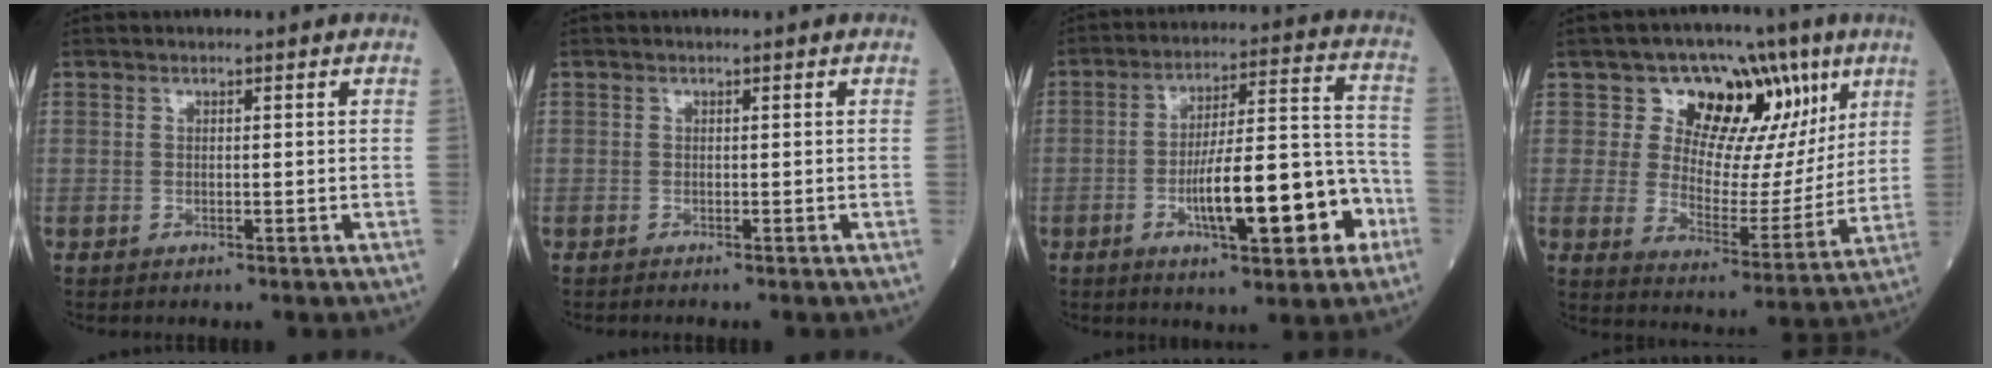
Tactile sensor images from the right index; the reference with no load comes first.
{"total": 0.5, "force": [-0.5, 0.0, 0.1], "torque": [-0.005, -0.001, -0.011]}
{"total": 15.6, "force": [-5.7, 3.5, 14.1], "torque": [-0.220, 0.024, -0.079]}
{"total": 13.9, "force": [7.0, 8.5, 8.5], "torque": [-0.106, 0.019, 0.114]}